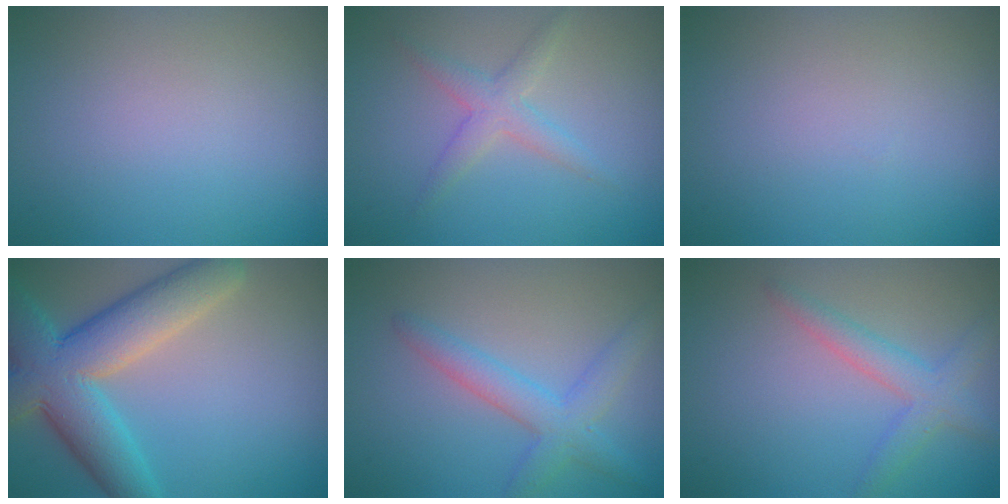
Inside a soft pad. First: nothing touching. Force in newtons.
{"total": 2.4, "press": 2.4, "slide": 0.1}
{"total": 0.0}
{"total": 9.1, "press": 9.1, "slide": 0.5}
{"total": 3.5, "press": 3.5, "slide": 0.2}
{"total": 2.9, "press": 2.9, "slide": 0.1}